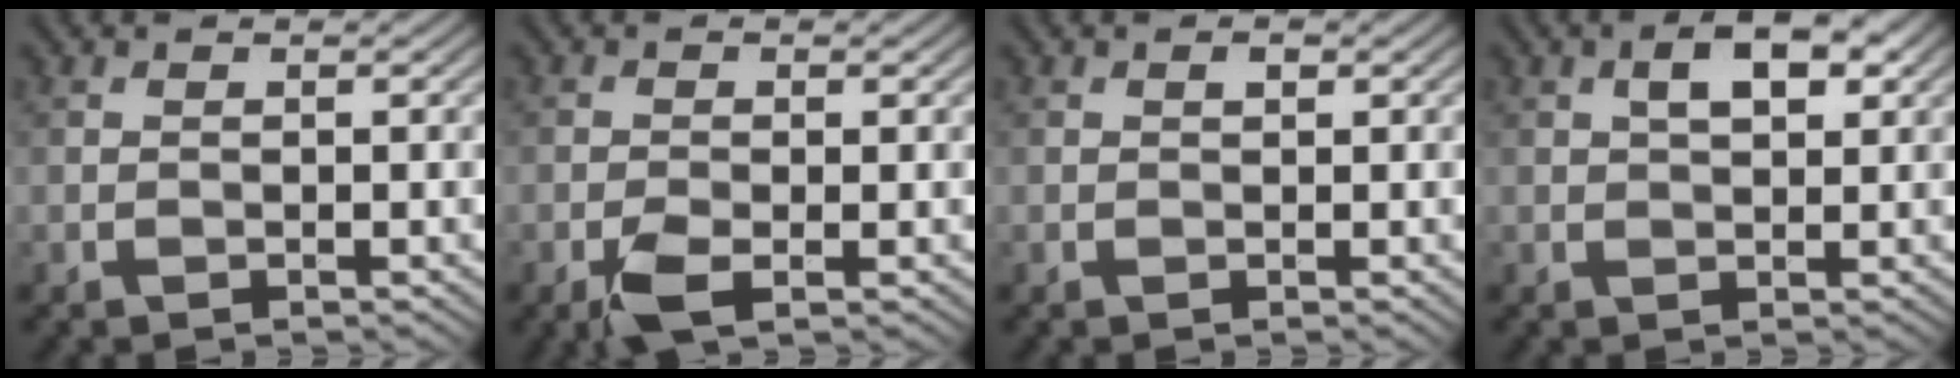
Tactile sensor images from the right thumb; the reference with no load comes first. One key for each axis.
{"total": 3.2, "fx": -1.5, "fy": 1.1, "fz": 2.6, "tx": -0.055, "ty": -0.002, "tz": -0.030}
{"total": 0.8, "fx": 0.3, "fy": 0.3, "fz": 0.6, "tx": -0.007, "ty": 0.000, "tz": 0.004}
{"total": 4.6, "fx": 1.7, "fy": 2.2, "fz": 3.7, "tx": -0.063, "ty": 0.007, "tz": 0.024}